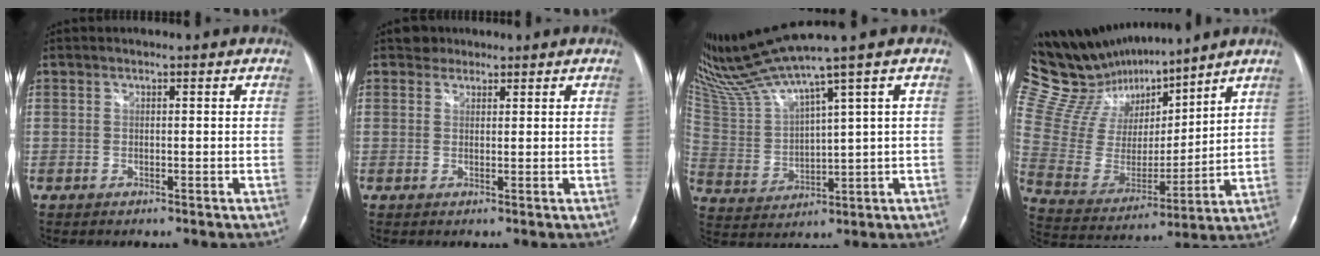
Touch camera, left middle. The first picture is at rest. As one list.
[{"total": 1.8, "force": [1.4, 1.2, -0.2], "torque": [0.006, 0.006, 0.018]}, {"total": 11.2, "force": [9.3, -2.1, 5.9], "torque": [-0.129, -0.002, 0.192]}, {"total": 18.2, "force": [16.4, 4.7, 6.4], "torque": [-0.130, 0.009, 0.306]}]